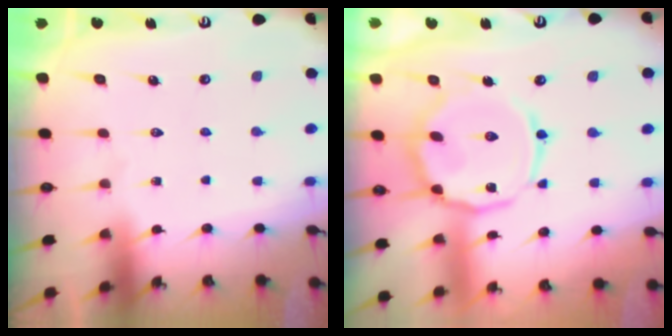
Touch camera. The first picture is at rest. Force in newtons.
{"total": 12.5, "press": 12.4, "slide": 0.9}